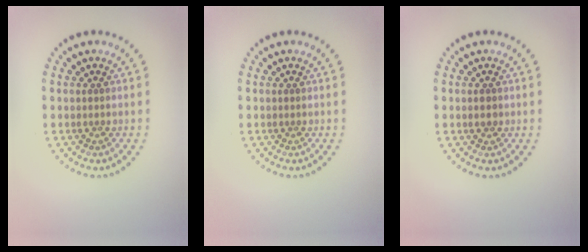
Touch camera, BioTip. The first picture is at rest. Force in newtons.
{"total": 0.0}
{"total": 1.2, "press": 1.2, "slide": 0.2}